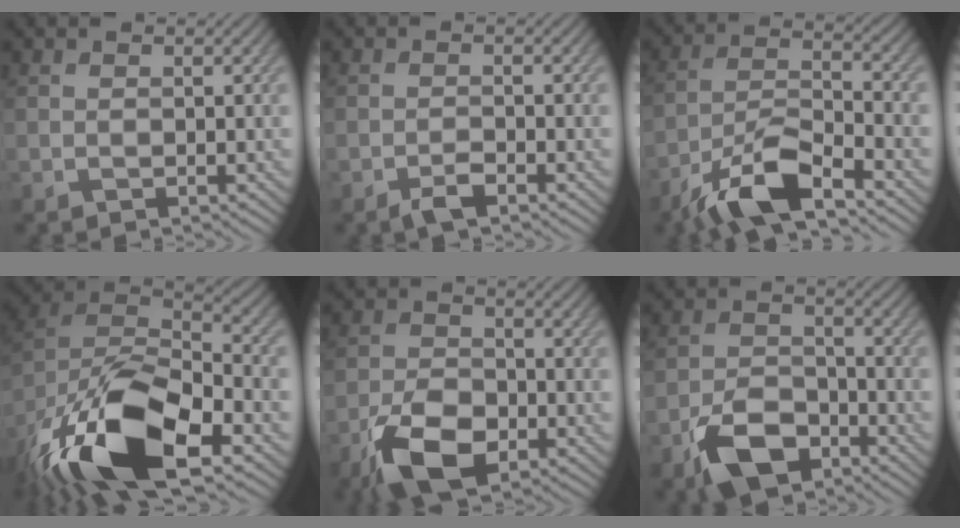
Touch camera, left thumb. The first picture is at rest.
{"total": 2.1, "force": [-1.5, 0.4, 1.3], "torque": [-0.027, 0.002, -0.031]}
{"total": 10.3, "force": [-7.2, 2.7, 6.8], "torque": [-0.129, 0.002, -0.145]}
{"total": 18.8, "force": [-10.9, 7.5, 13.4], "torque": [-0.291, -0.030, -0.184]}
{"total": 9.4, "force": [-5.0, 4.8, 6.4], "torque": [-0.138, -0.011, -0.101]}
{"total": 8.3, "force": [-5.2, 4.4, 4.8], "torque": [-0.097, -0.004, -0.109]}